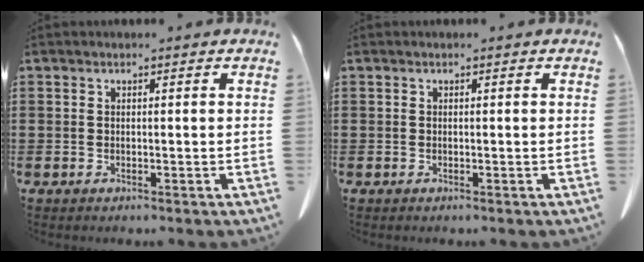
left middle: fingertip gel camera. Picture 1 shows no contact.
{"total": 0.0}